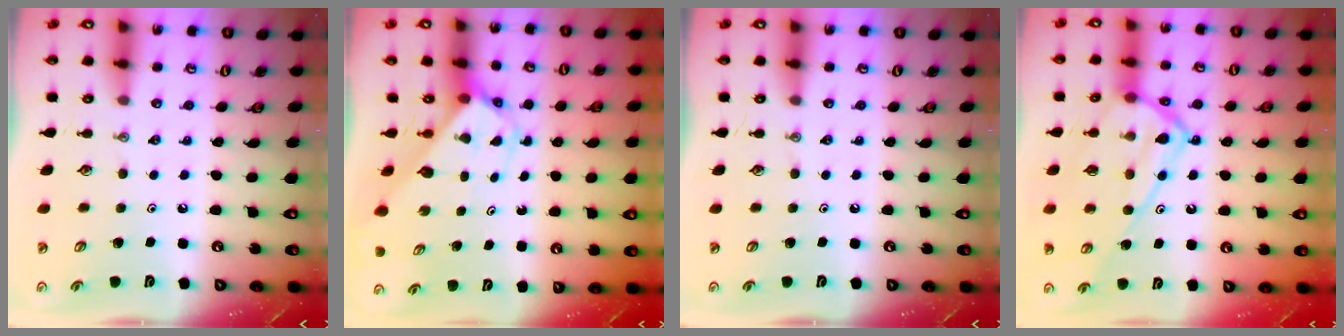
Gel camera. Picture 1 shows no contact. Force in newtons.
{"total": 2.8, "press": 2.8, "slide": 0.1}
{"total": 0.0}
{"total": 16.7, "press": 16.7, "slide": 1.4}